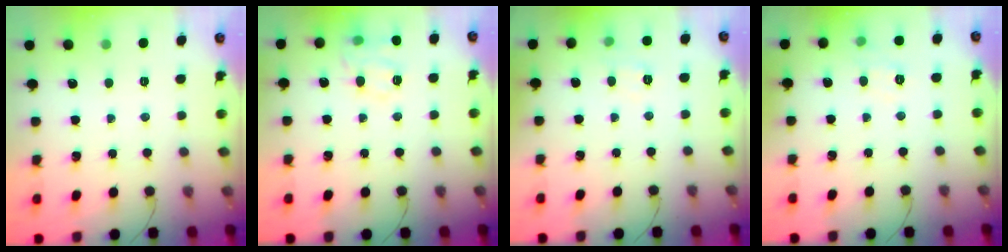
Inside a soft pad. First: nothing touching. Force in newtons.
{"total": 13.3, "press": 13.2, "slide": 1.5}
{"total": 3.5, "press": 3.3, "slide": 1.4}
{"total": 4.7, "press": 4.4, "slide": 1.6}